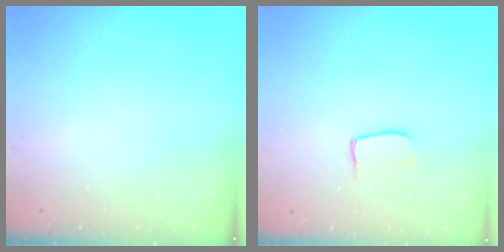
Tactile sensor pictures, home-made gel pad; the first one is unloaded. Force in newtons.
{"total": 4.2, "press": 4.2, "slide": 0.3}